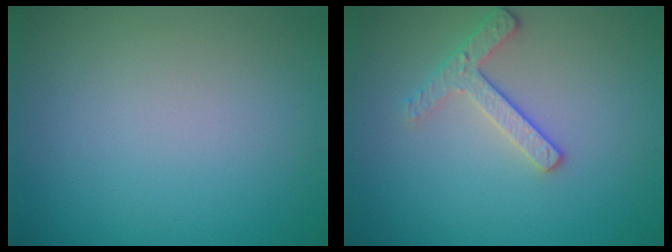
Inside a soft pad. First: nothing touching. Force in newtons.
{"total": 2.4, "press": 2.3, "slide": 0.9}